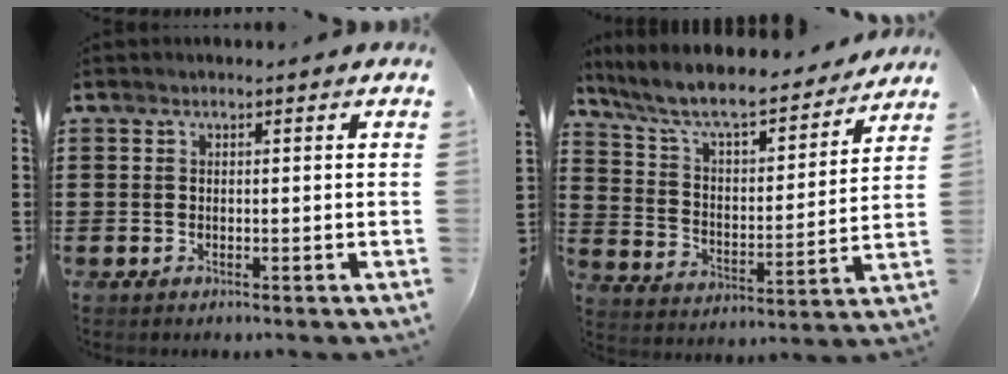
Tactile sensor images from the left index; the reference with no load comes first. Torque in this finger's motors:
{"motor_torque": [1.31, -0.83, 0.37, 0.21]}